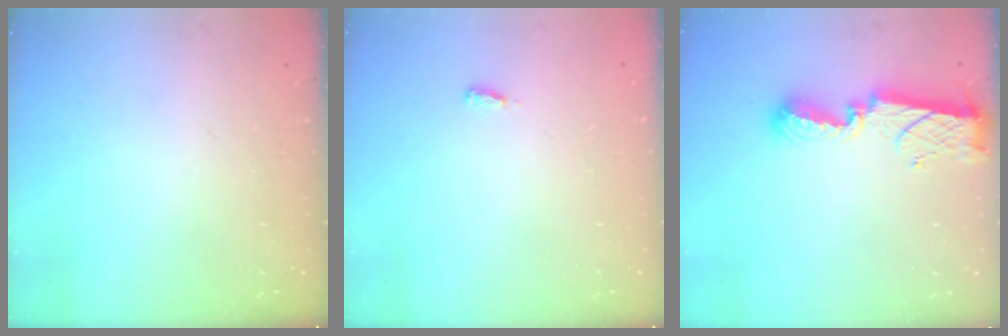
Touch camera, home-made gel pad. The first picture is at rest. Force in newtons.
{"total": 2.6, "press": 2.4, "slide": 1.0}
{"total": 9.4, "press": 9.4, "slide": 0.8}